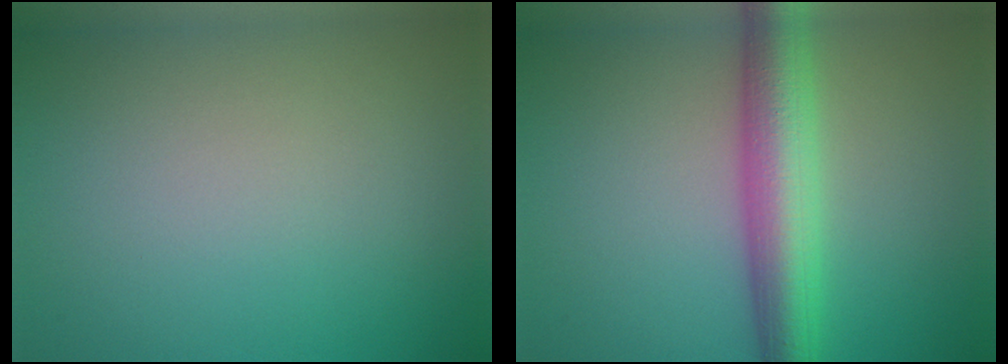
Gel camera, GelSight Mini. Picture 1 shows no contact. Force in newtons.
{"total": 6.5, "press": 6.5, "slide": 0.2}